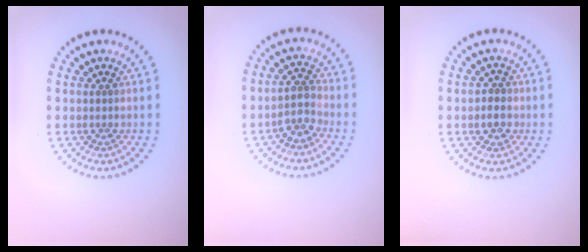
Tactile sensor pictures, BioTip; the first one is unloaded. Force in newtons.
{"total": 2.3, "press": 2.1, "slide": 0.9}
{"total": 1.6, "press": 1.5, "slide": 0.5}